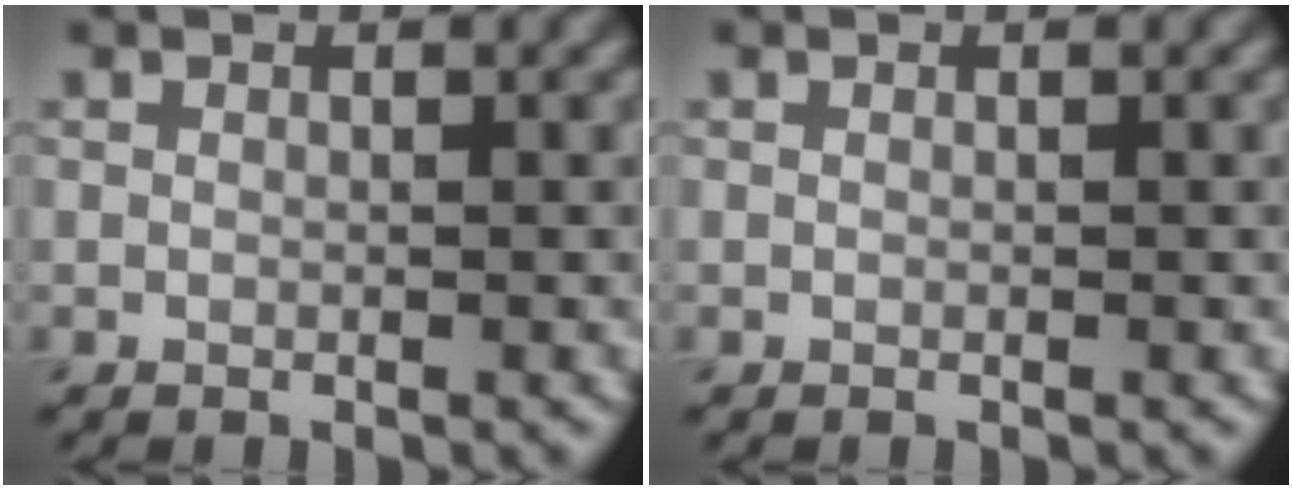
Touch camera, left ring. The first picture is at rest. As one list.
[{"total": 0.0}]